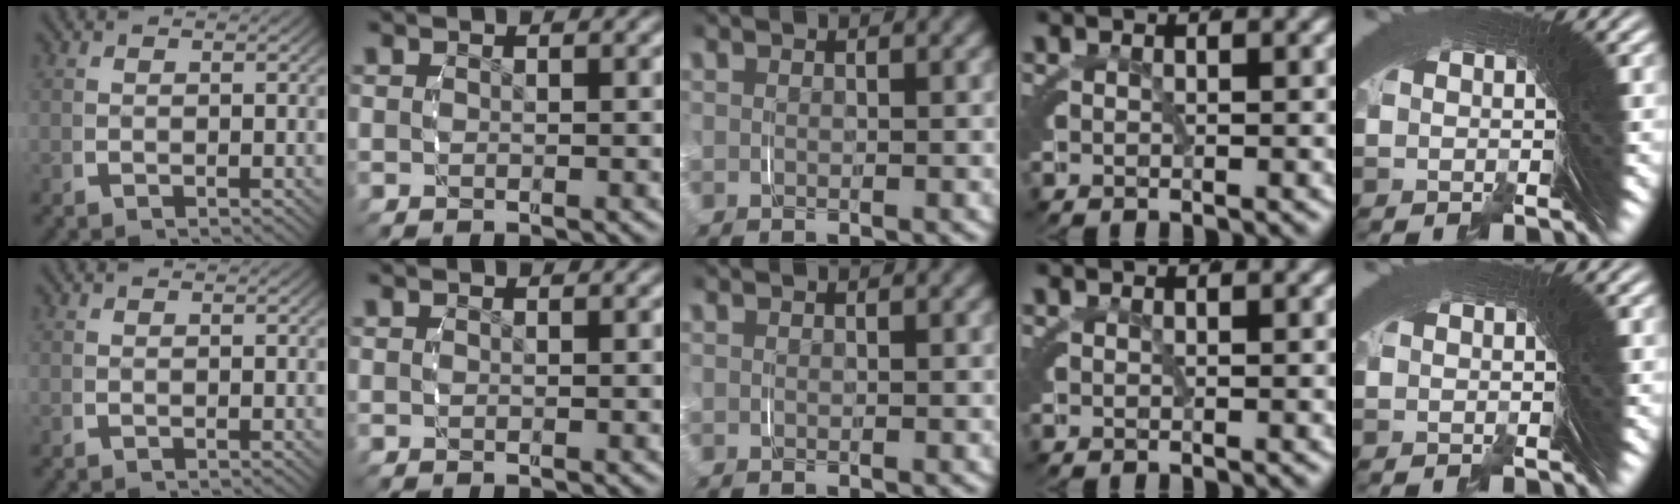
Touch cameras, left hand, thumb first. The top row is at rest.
{}